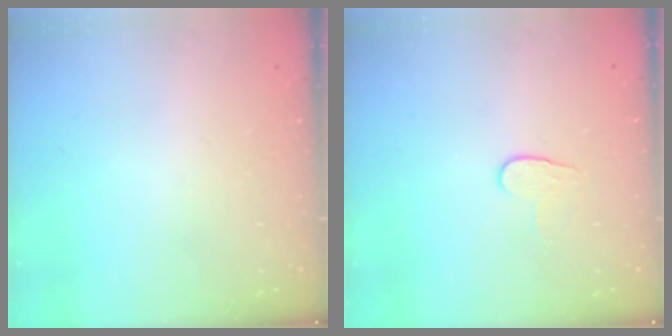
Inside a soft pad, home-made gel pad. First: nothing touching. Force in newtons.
{"total": 6.2, "press": 6.1, "slide": 0.5}